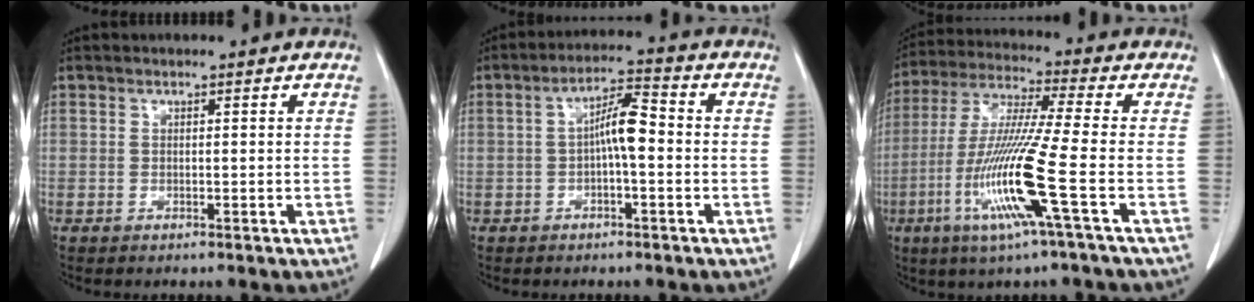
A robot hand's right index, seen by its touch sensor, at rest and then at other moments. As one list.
[{"total": 5.7, "force": [-0.3, 1.3, 5.6], "torque": [-0.099, 0.021, -0.010]}, {"total": 14.5, "force": [-4.8, -1.4, 13.6], "torque": [-0.280, -0.023, -0.099]}]